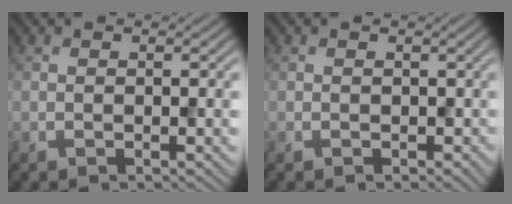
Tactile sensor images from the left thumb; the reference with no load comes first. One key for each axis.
{"total": 0.6, "fx": 0.0, "fy": 0.6, "fz": 0.0, "tx": 0.000, "ty": -0.003, "tz": -0.003}